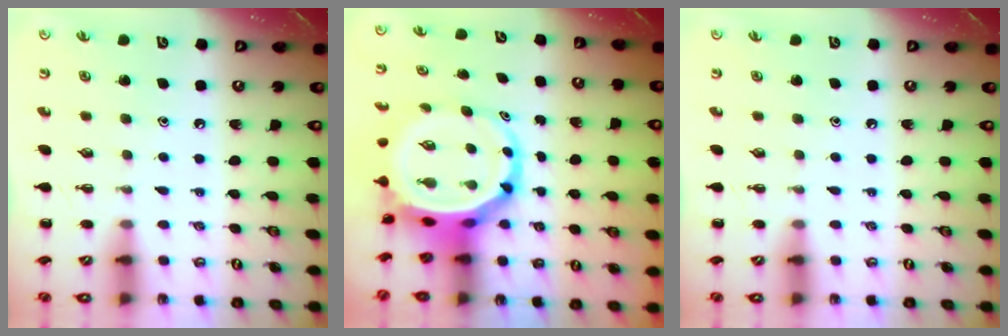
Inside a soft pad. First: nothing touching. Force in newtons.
{"total": 8.1, "press": 7.8, "slide": 2.2}
{"total": 0.0}